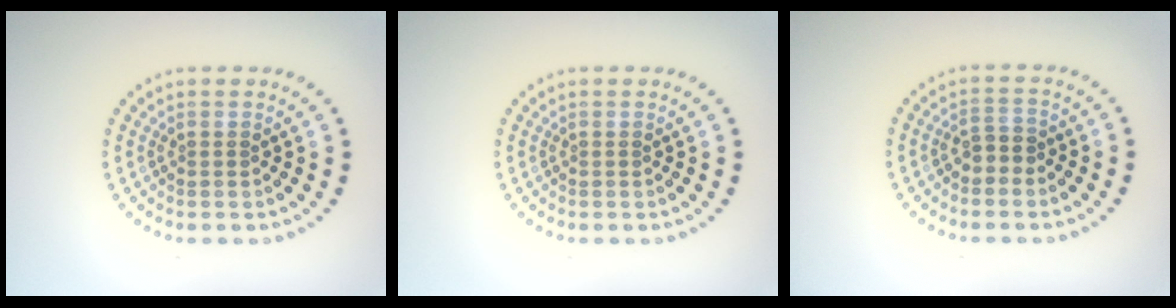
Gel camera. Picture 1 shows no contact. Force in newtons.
{"total": 0.0}
{"total": 1.9, "press": 1.8, "slide": 0.7}